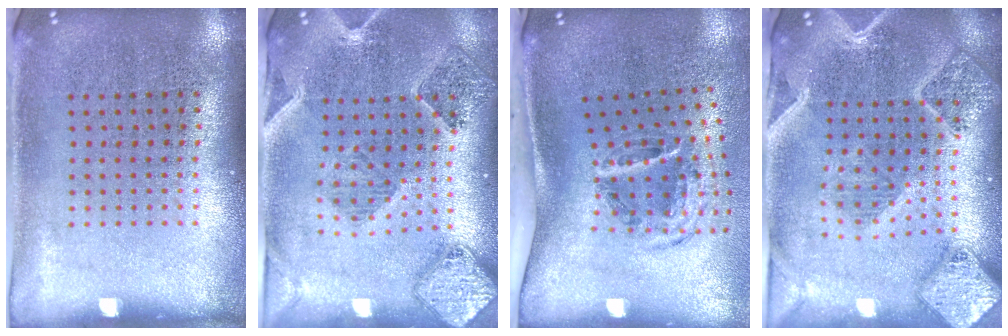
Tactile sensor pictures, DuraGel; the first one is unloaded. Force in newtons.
{"total": 1.5, "press": 1.5, "slide": 0.2}
{"total": 1.9, "press": 1.1, "slide": 1.6}
{"total": 2.9, "press": 2.5, "slide": 1.4}